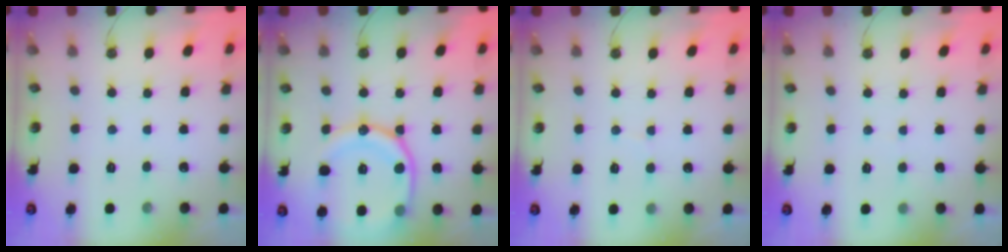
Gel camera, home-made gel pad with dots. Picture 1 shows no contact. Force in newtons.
{"total": 18.2, "press": 18.1, "slide": 1.8}
{"total": 4.4, "press": 4.4, "slide": 0.5}
{"total": 1.9, "press": 1.9, "slide": 0.2}